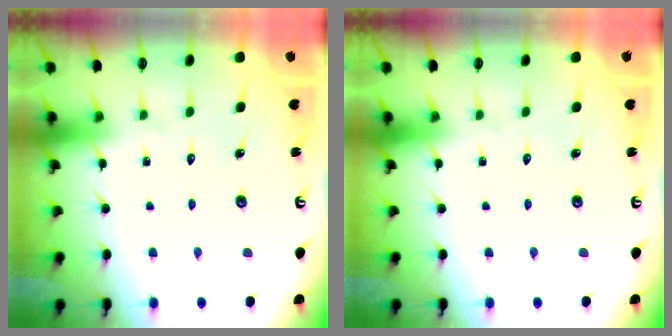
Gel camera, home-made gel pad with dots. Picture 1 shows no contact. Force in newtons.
{"total": 0.0}